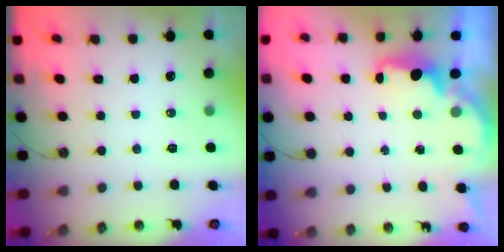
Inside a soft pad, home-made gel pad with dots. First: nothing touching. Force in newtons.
{"total": 2.1, "press": 2.0, "slide": 0.5}